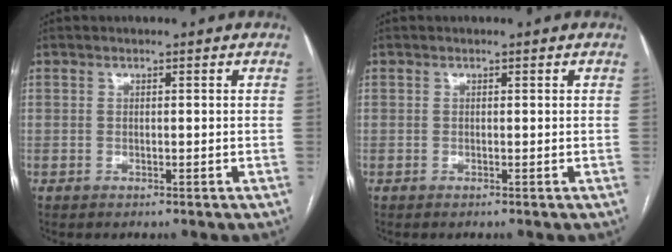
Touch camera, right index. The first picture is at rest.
{"total": 0.0}